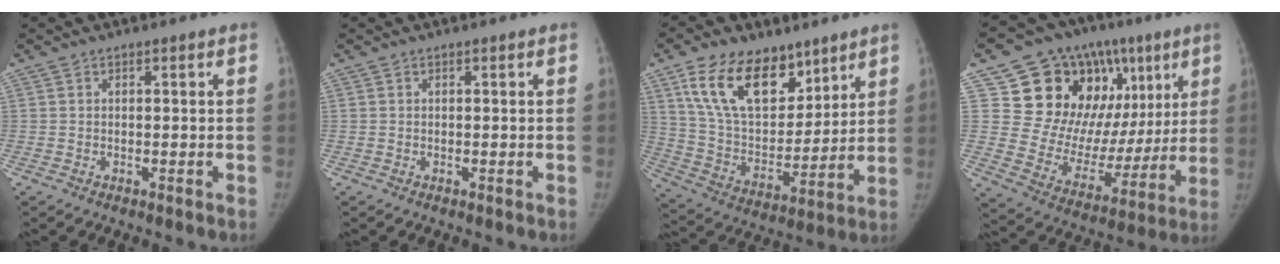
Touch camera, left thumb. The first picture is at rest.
{"total": 0.0}
{"total": 19.9, "force": [11.6, 11.5, 11.3], "torque": [-0.155, -0.049, 0.217]}
{"total": 21.8, "force": [7.0, 15.9, 13.2], "torque": [-0.108, 0.022, 0.117]}